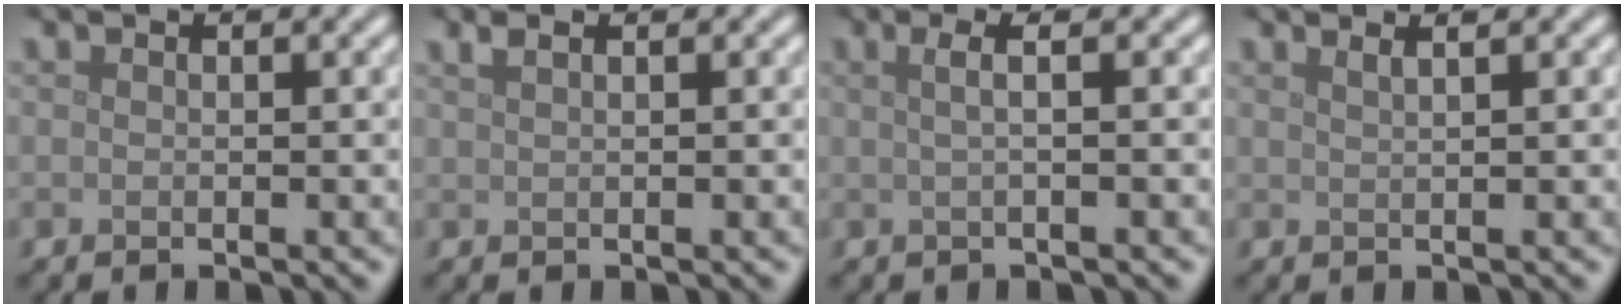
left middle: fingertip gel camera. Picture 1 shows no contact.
{"total": 1.3, "force": [0.9, 0.4, 0.9], "torque": [-0.015, 0.003, 0.014]}
{"total": 2.3, "force": [0.5, 0.8, 2.1], "torque": [-0.030, 0.003, -0.004]}
{"total": 2.2, "force": [1.4, 1.0, 1.5], "torque": [0.002, 0.004, -0.004]}